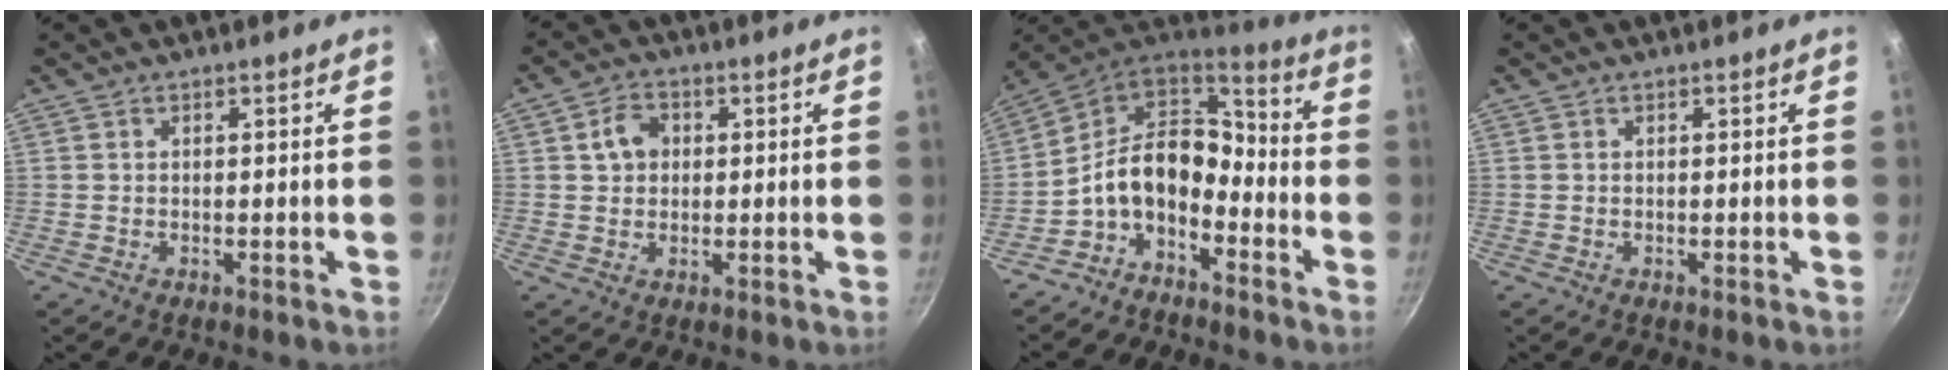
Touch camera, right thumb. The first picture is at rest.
{"total": 4.9, "force": [1.0, 3.8, 2.8], "torque": [-0.036, 0.006, 0.015]}
{"total": 12.1, "force": [-4.9, 7.8, 7.9], "torque": [-0.104, 0.093, -0.101]}
{"total": 0.0}